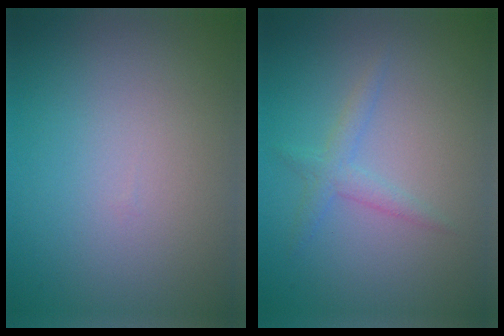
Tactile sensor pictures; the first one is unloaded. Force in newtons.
{"total": 1.7, "press": 1.7, "slide": 0.0}